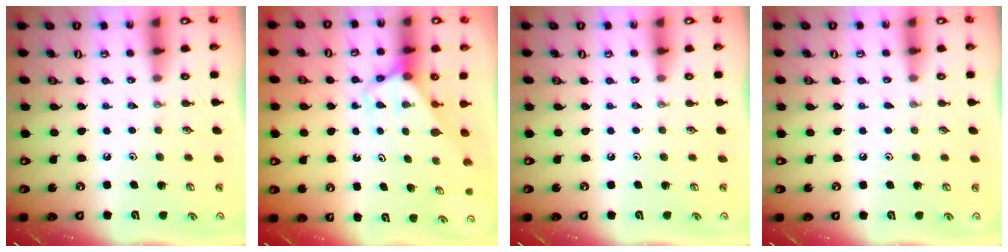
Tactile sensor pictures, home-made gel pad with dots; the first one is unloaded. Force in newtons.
{"total": 2.9, "press": 2.9, "slide": 0.2}
{"total": 0.0}
{"total": 2.8, "press": 2.8, "slide": 0.3}